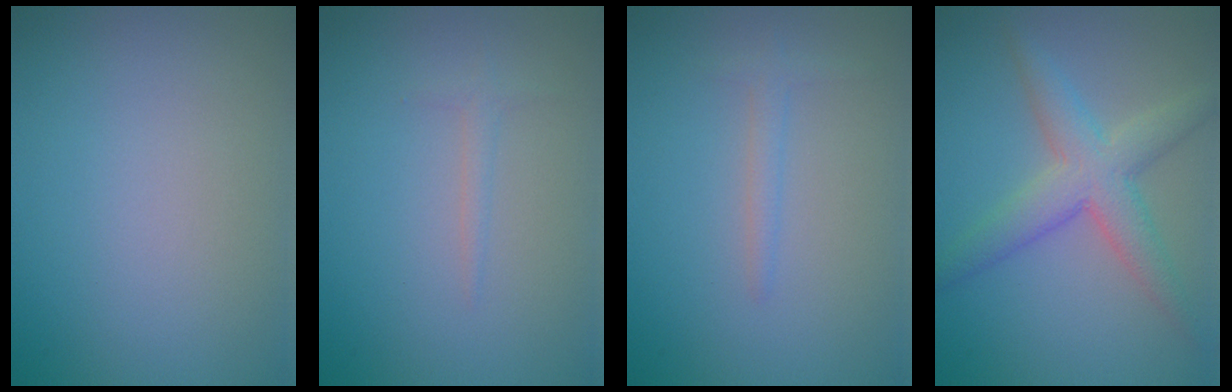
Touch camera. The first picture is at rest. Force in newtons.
{"total": 0.8, "press": 0.8, "slide": 0.1}
{"total": 1.3, "press": 1.3, "slide": 0.1}
{"total": 4.8, "press": 4.8, "slide": 0.3}